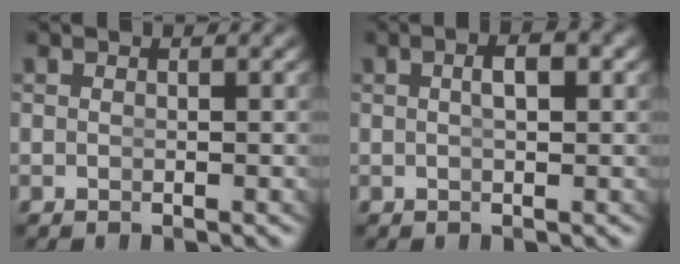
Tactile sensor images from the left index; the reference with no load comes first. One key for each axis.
{"total": 2.0, "fx": 0.2, "fy": 0.3, "fz": 2.0, "tx": -0.023, "ty": 0.001, "tz": 0.006}